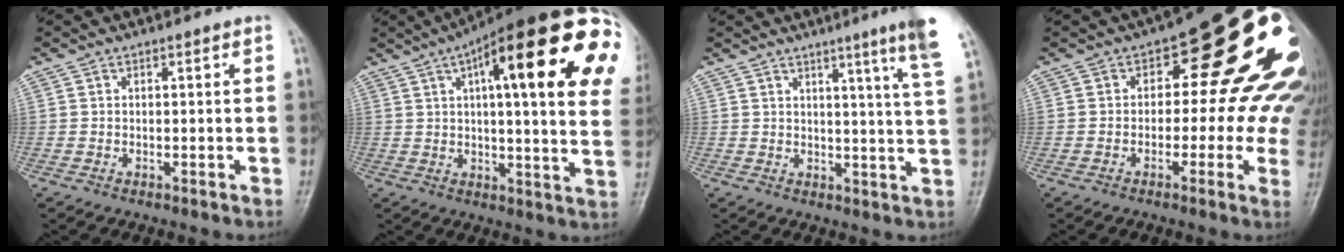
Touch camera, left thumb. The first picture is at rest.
{"total": 30.6, "force": [10.2, 7.8, 27.8], "torque": [-0.295, 0.027, 0.142]}
{"total": 10.7, "force": [6.9, -0.7, 8.1], "torque": [-0.100, -0.033, 0.073]}
{"total": 18.7, "force": [2.3, 10.1, 15.6], "torque": [-0.147, 0.007, 0.012]}